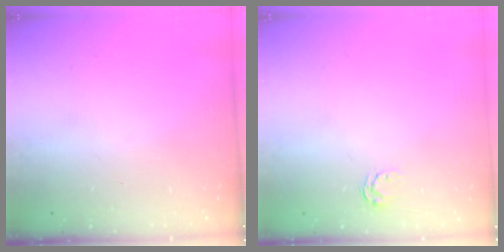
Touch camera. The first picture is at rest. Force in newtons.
{"total": 2.6, "press": 2.6, "slide": 0.4}